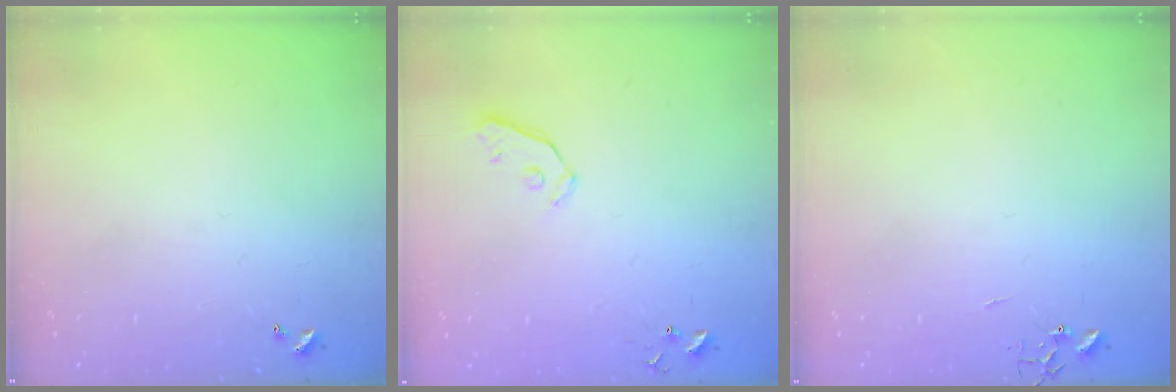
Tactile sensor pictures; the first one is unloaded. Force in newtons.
{"total": 3.8, "press": 3.7, "slide": 0.8}
{"total": 0.0}